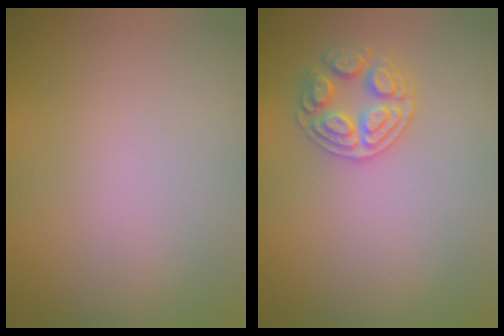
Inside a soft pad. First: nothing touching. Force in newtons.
{"total": 2.6, "press": 2.6, "slide": 0.4}